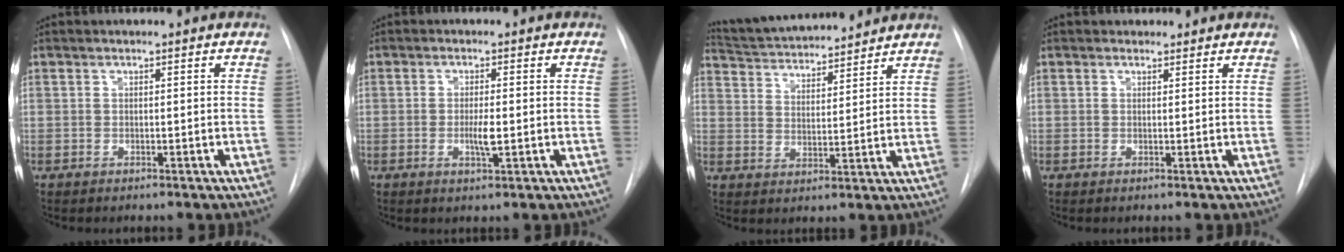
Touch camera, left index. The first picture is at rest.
{"total": 2.9, "force": [-0.7, 0.4, 2.8], "torque": [-0.052, -0.007, -0.011]}
{"total": 15.3, "force": [14.3, 2.1, 5.1], "torque": [-0.087, 0.021, 0.226]}
{"total": 1.0, "force": [0.8, 0.7, -0.1], "torque": [0.005, 0.002, 0.007]}